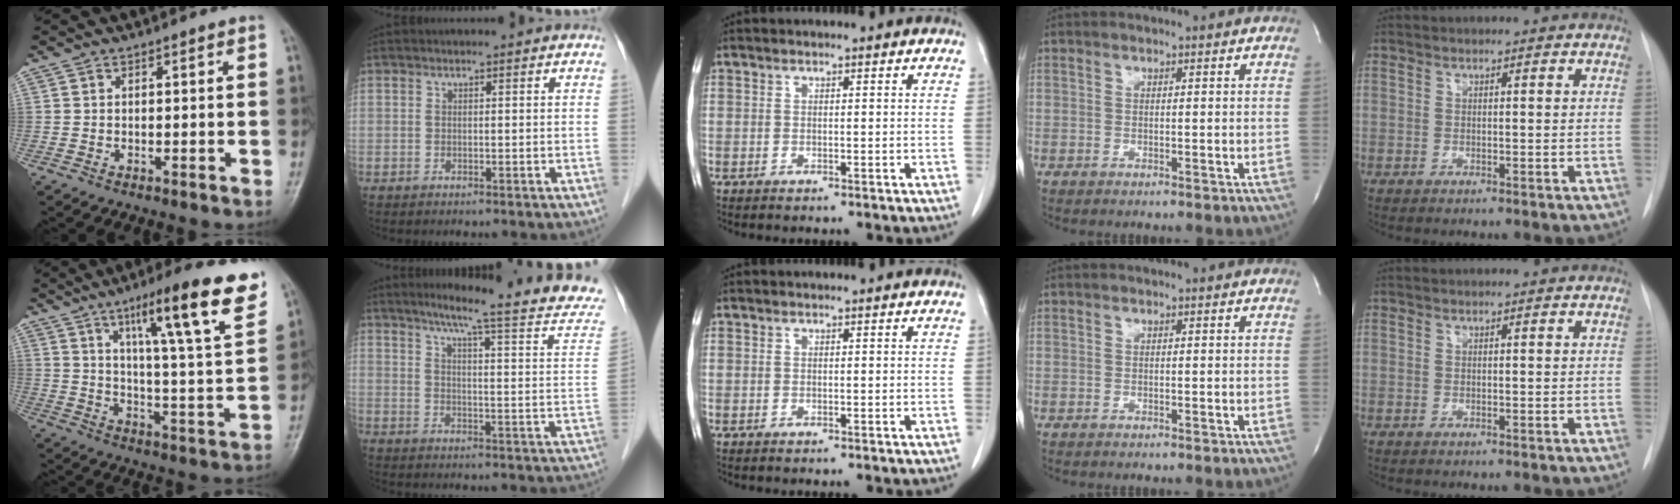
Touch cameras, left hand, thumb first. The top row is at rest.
{"thumb": {"total": 19.9, "force": [11.2, 2.6, 16.3], "torque": [-0.213, -0.044, 0.166]}, "index": {"total": 19.2, "force": [16.4, 0.5, 10.0], "torque": [-0.130, -0.040, 0.195]}}